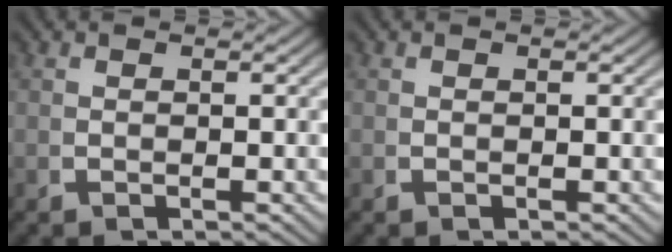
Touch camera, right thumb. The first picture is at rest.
{"total": 0.0}